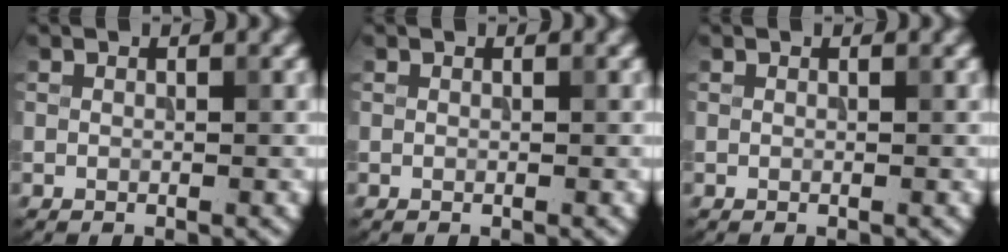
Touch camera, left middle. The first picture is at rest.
{"total": 0.0}
{"total": 0.0}